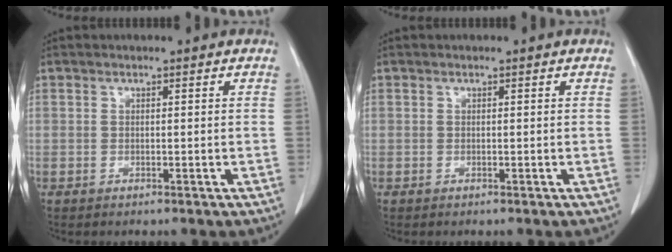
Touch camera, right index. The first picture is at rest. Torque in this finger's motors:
{"motor_torque": [0.00, 0.00, 0.00, 0.00]}